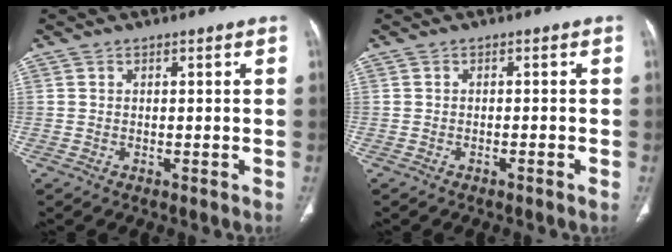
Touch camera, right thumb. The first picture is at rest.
{"total": 0.8, "force": [-0.5, -0.1, 0.6], "torque": [-0.016, 0.004, -0.007]}